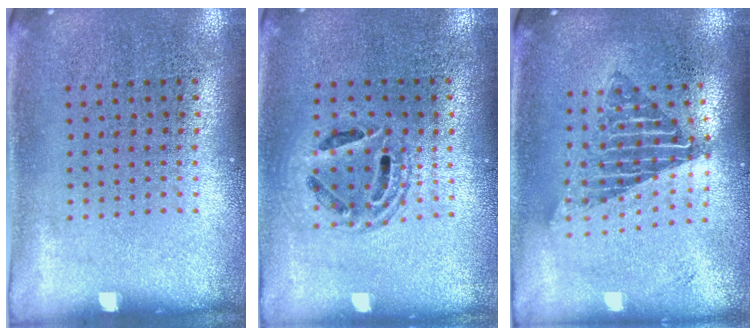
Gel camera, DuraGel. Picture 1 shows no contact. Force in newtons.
{"total": 1.4, "press": 1.3, "slide": 0.7}
{"total": 1.7, "press": 1.3, "slide": 1.1}